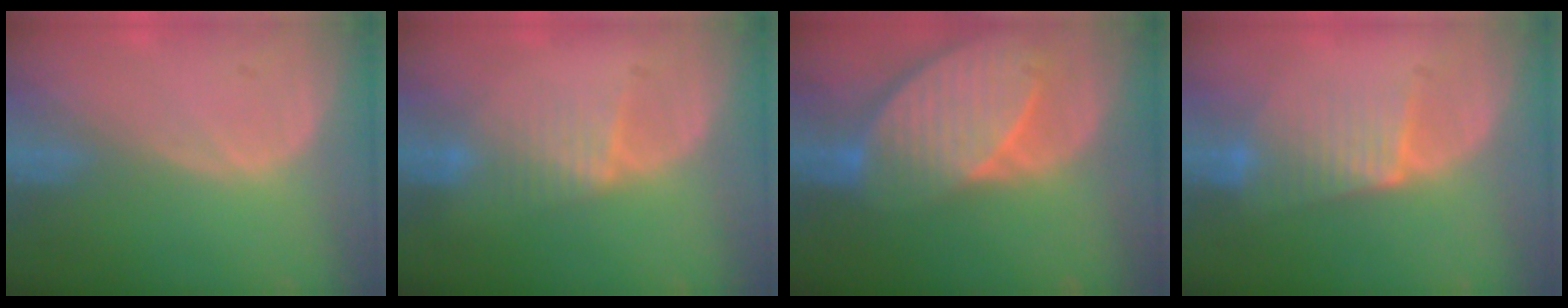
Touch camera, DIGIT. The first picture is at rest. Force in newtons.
{"total": 4.0, "press": 4.0, "slide": 0.4}
{"total": 10.7, "press": 9.4, "slide": 5.1}
{"total": 6.5, "press": 6.1, "slide": 2.4}